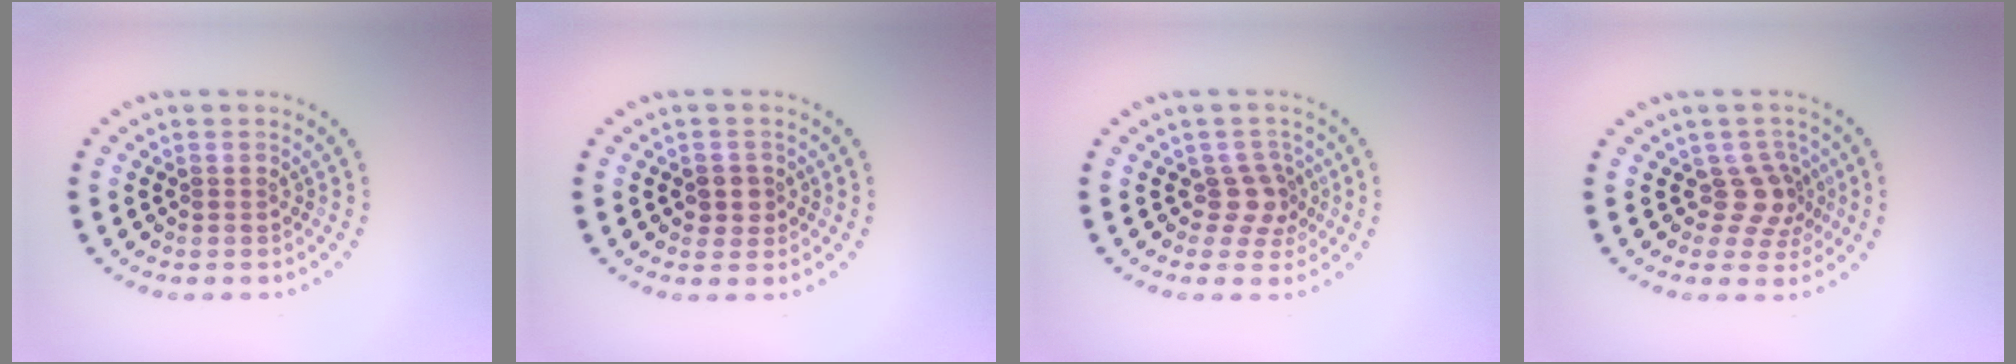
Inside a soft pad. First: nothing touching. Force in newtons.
{"total": 1.8, "press": 1.7, "slide": 0.7}
{"total": 2.4, "press": 1.9, "slide": 1.6}
{"total": 2.9, "press": 2.2, "slide": 2.0}